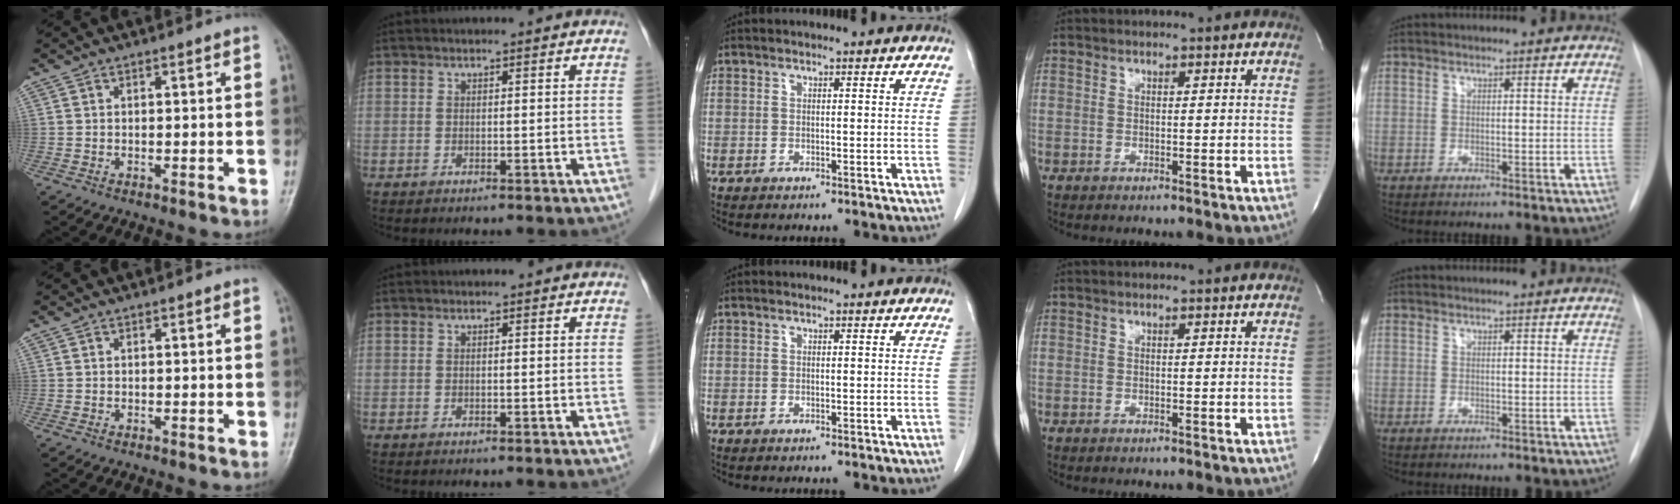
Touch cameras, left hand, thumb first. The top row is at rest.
{}